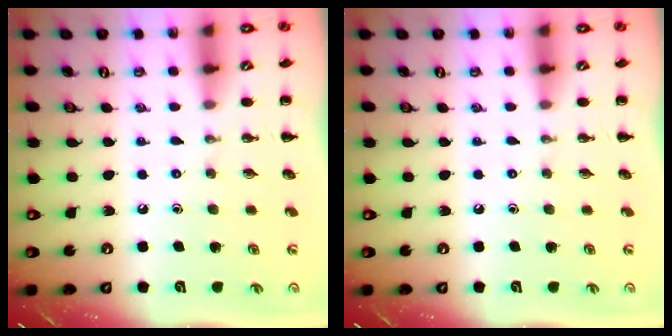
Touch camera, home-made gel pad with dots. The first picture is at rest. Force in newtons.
{"total": 0.0}